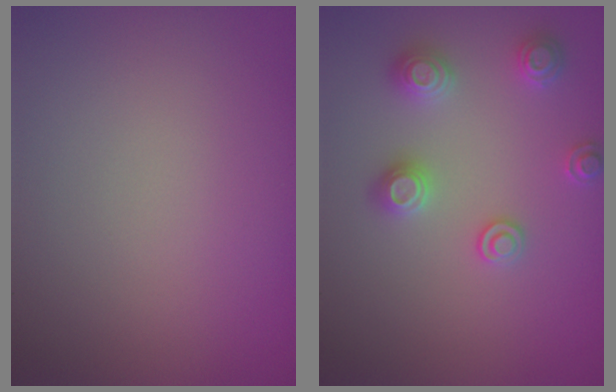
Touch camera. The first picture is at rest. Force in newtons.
{"total": 2.8, "press": 2.8, "slide": 0.5}